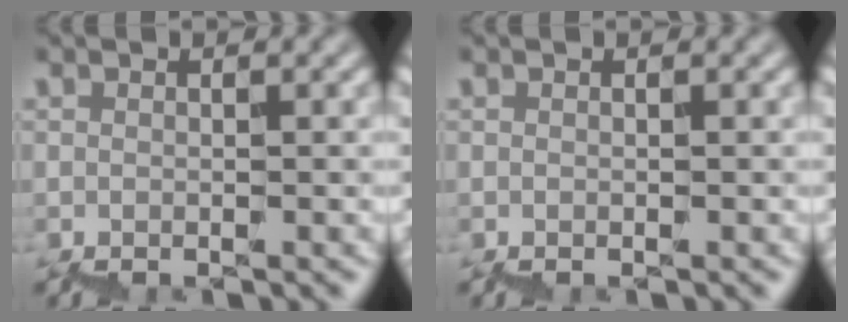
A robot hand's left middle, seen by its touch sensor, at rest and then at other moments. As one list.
[{"total": 0.0}]